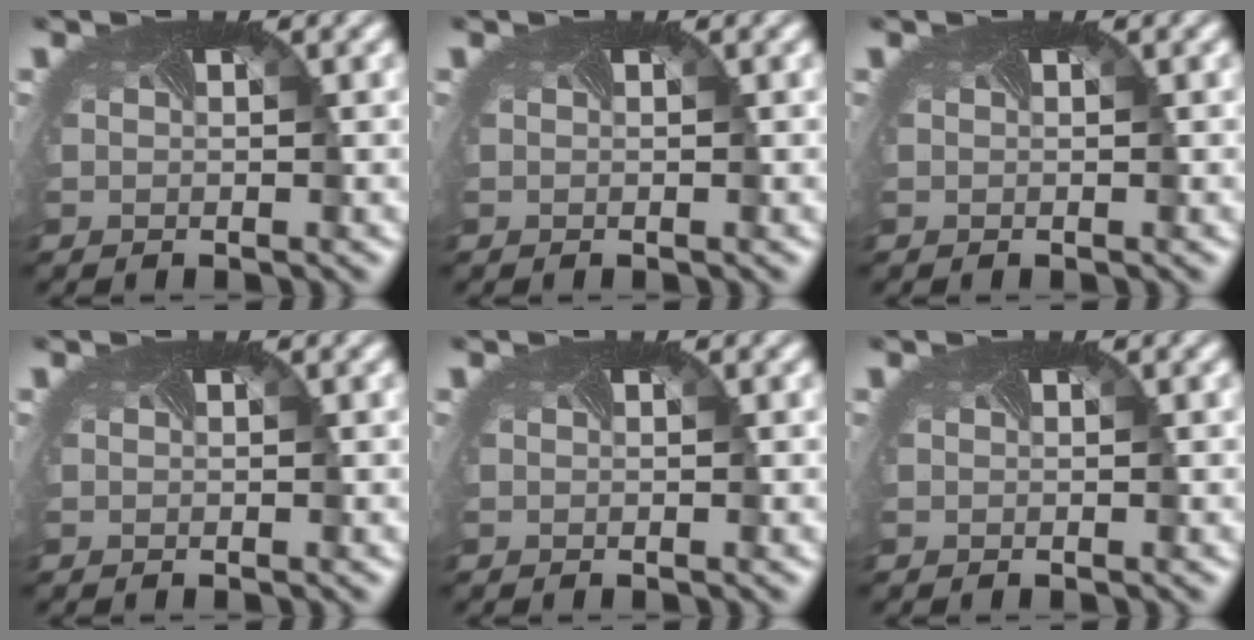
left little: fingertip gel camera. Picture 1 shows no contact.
{"total": 0.0}
{"total": 0.0}
{"total": 0.0}
{"total": 0.0}
{"total": 0.0}